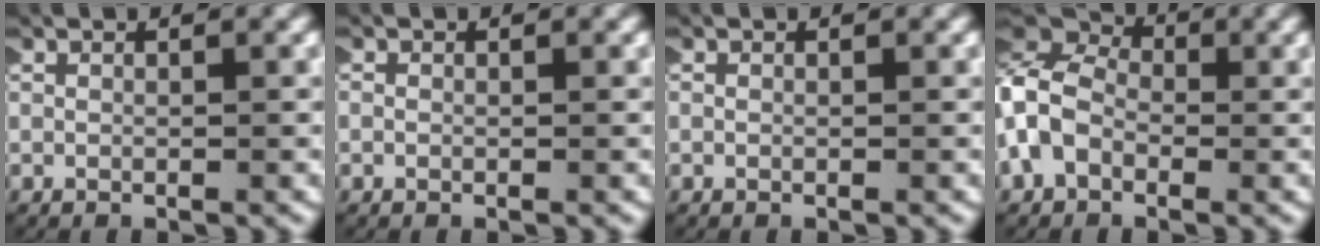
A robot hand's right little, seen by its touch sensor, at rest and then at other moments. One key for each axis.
{"total": 0.6, "fx": -0.1, "fy": 0.5, "fz": 0.2, "tx": -0.005, "ty": 0.001, "tz": -0.004}
{"total": 0.0}
{"total": 8.2, "fx": 0.7, "fy": 7.0, "fz": 4.3, "tx": -0.112, "ty": 0.000, "tz": 0.001}